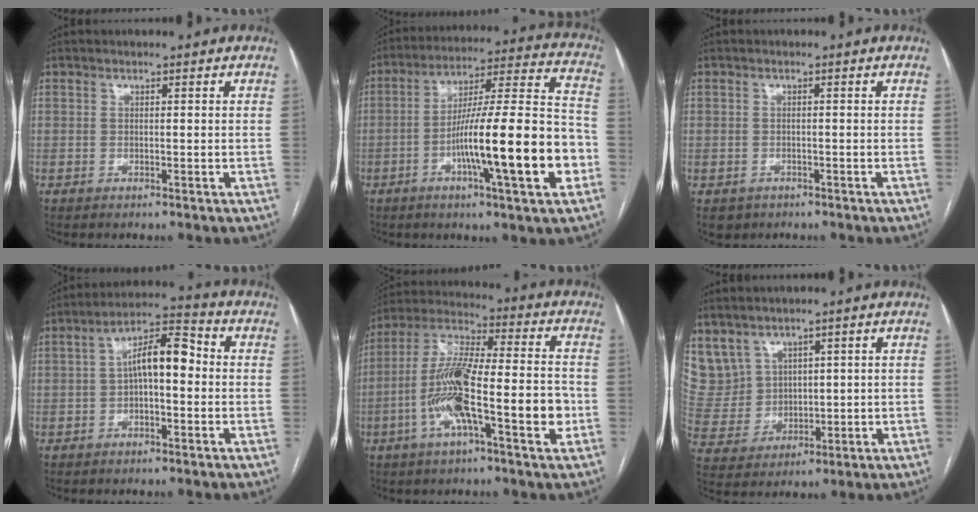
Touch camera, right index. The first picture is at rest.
{"total": 20.0, "force": [-6.0, 1.2, 19.1], "torque": [-0.283, 0.008, -0.092]}
{"total": 2.8, "force": [-1.6, 2.3, 0.3], "torque": [-0.004, 0.004, -0.021]}
{"total": 8.3, "force": [0.1, 2.9, 7.8], "torque": [-0.137, 0.036, -0.001]}
{"total": 16.2, "force": [-4.3, 3.1, 15.3], "torque": [-0.282, 0.013, -0.076]}
{"total": 10.3, "force": [6.1, 8.1, 2.2], "torque": [-0.075, 0.038, 0.154]}